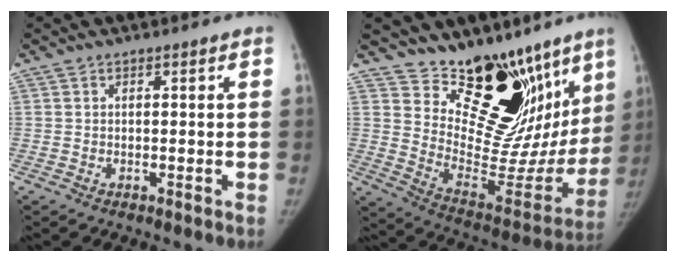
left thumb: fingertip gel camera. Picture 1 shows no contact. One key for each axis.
{"total": 26.3, "fx": 18.6, "fy": 12.5, "fz": 13.7, "tx": -0.151, "ty": -0.130, "tz": 0.282}